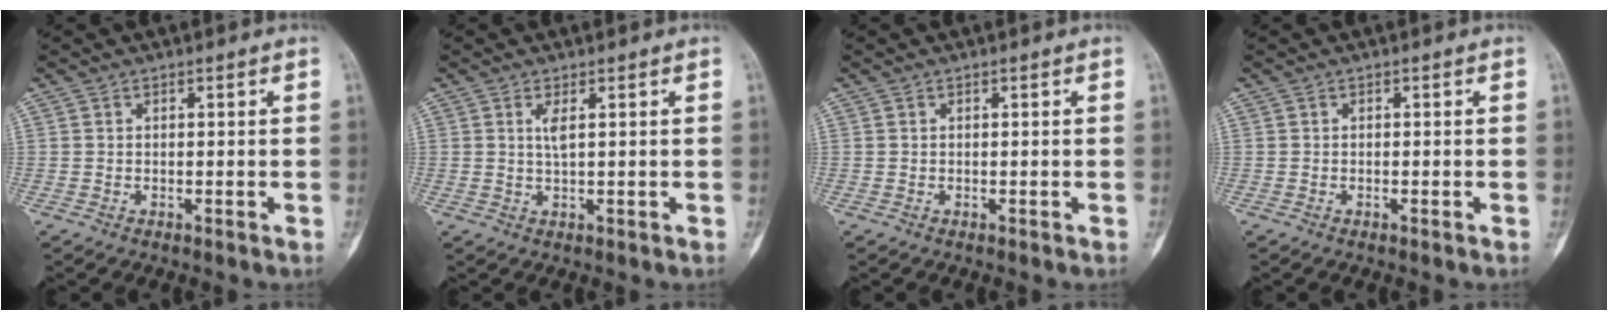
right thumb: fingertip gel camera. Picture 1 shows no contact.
{"total": 2.0, "force": [0.7, 0.3, 1.9], "torque": [-0.047, -0.004, 0.018]}
{"total": 0.0}
{"total": 0.0}